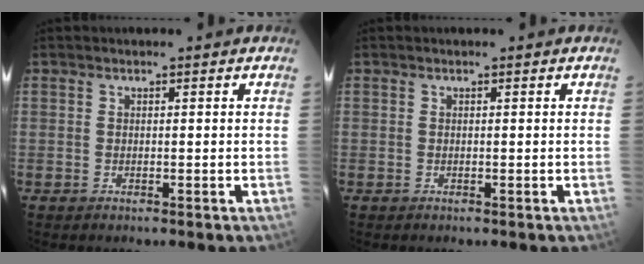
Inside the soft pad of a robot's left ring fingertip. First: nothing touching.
{"total": 0.0}